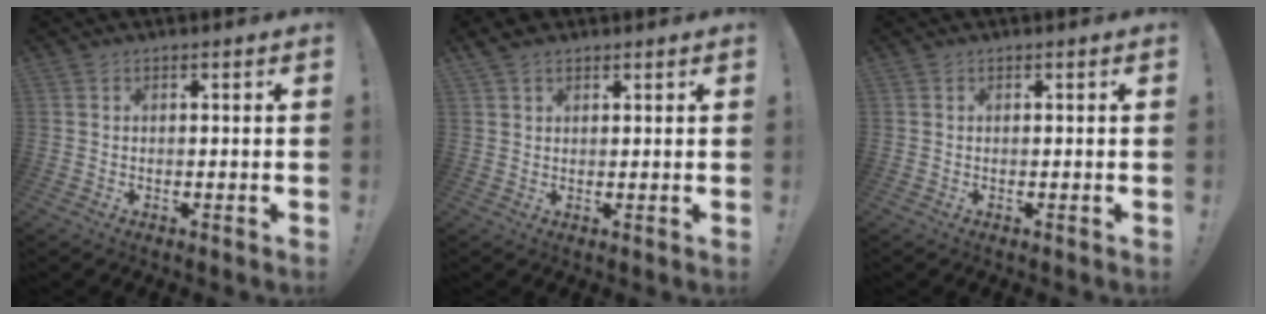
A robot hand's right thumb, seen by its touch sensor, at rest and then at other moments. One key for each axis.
{"total": 2.9, "fx": 2.1, "fy": 1.7, "fz": 1.1, "tx": -0.019, "ty": -0.005, "tz": 0.041}
{"total": 0.0}